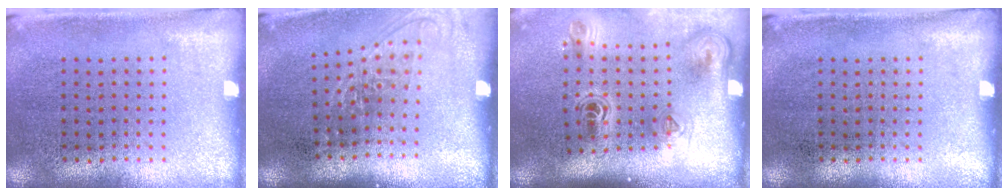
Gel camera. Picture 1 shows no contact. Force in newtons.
{"total": 1.3, "press": 1.0, "slide": 0.8}
{"total": 2.3, "press": 1.5, "slide": 1.7}
{"total": 0.0}